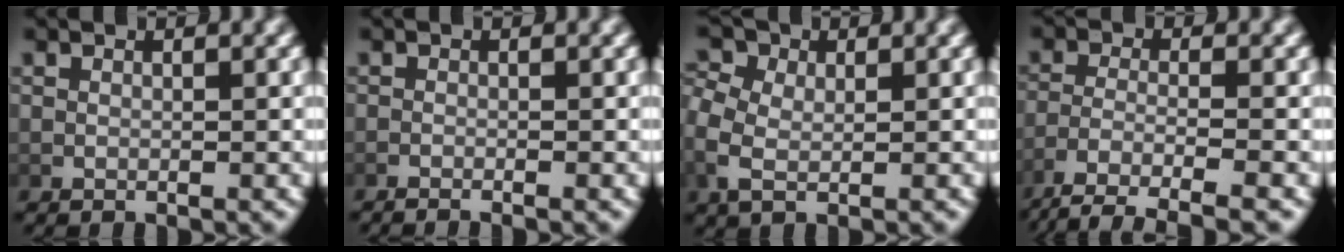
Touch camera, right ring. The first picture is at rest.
{"total": 1.5, "force": [-1.5, 0.0, 0.2], "torque": [-0.004, -0.002, -0.025]}
{"total": 4.5, "force": [1.0, 3.6, 2.6], "torque": [-0.075, -0.015, 0.019]}
{"total": 5.7, "force": [-3.9, 2.0, 3.7], "torque": [-0.069, -0.024, -0.048]}